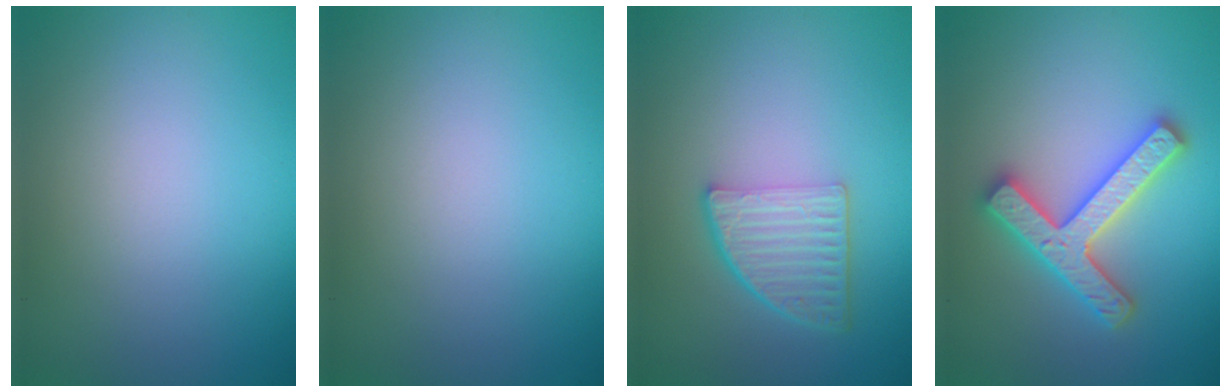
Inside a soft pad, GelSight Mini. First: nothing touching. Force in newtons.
{"total": 0.0}
{"total": 4.7, "press": 3.3, "slide": 3.3}
{"total": 4.7, "press": 4.6, "slide": 0.9}